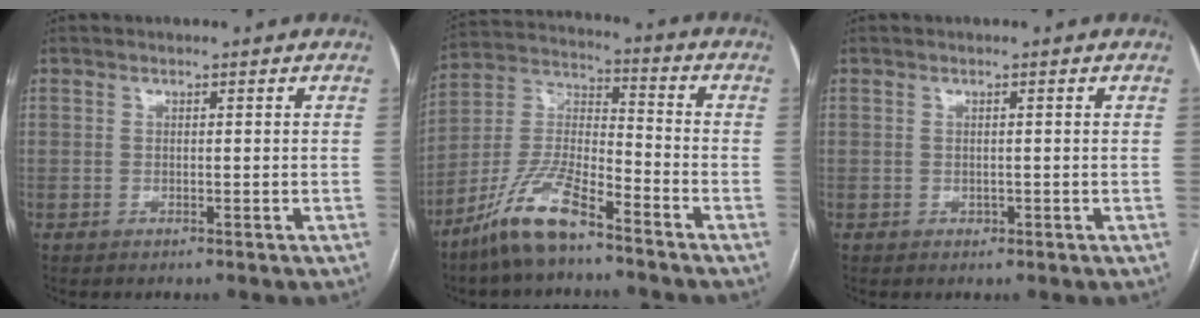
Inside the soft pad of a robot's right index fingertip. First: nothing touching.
{"total": 11.9, "force": [-8.8, 3.0, 7.5], "torque": [-0.161, 0.007, -0.173]}
{"total": 0.6, "force": [-0.1, 0.5, 0.2], "torque": [0.000, 0.002, -0.002]}